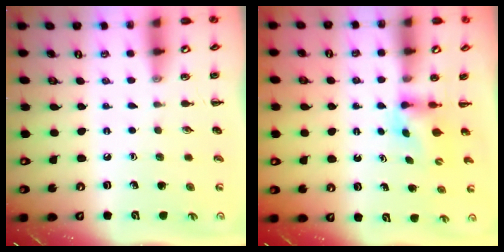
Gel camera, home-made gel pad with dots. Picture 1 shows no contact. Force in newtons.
{"total": 2.9, "press": 2.6, "slide": 1.2}